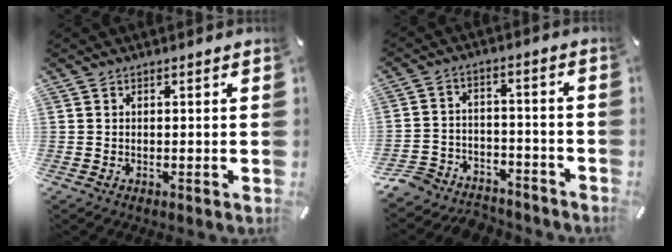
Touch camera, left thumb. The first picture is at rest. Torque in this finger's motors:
{"motor_torque": [-1.02, 0.70, -0.73, 0.69, 0.02]}